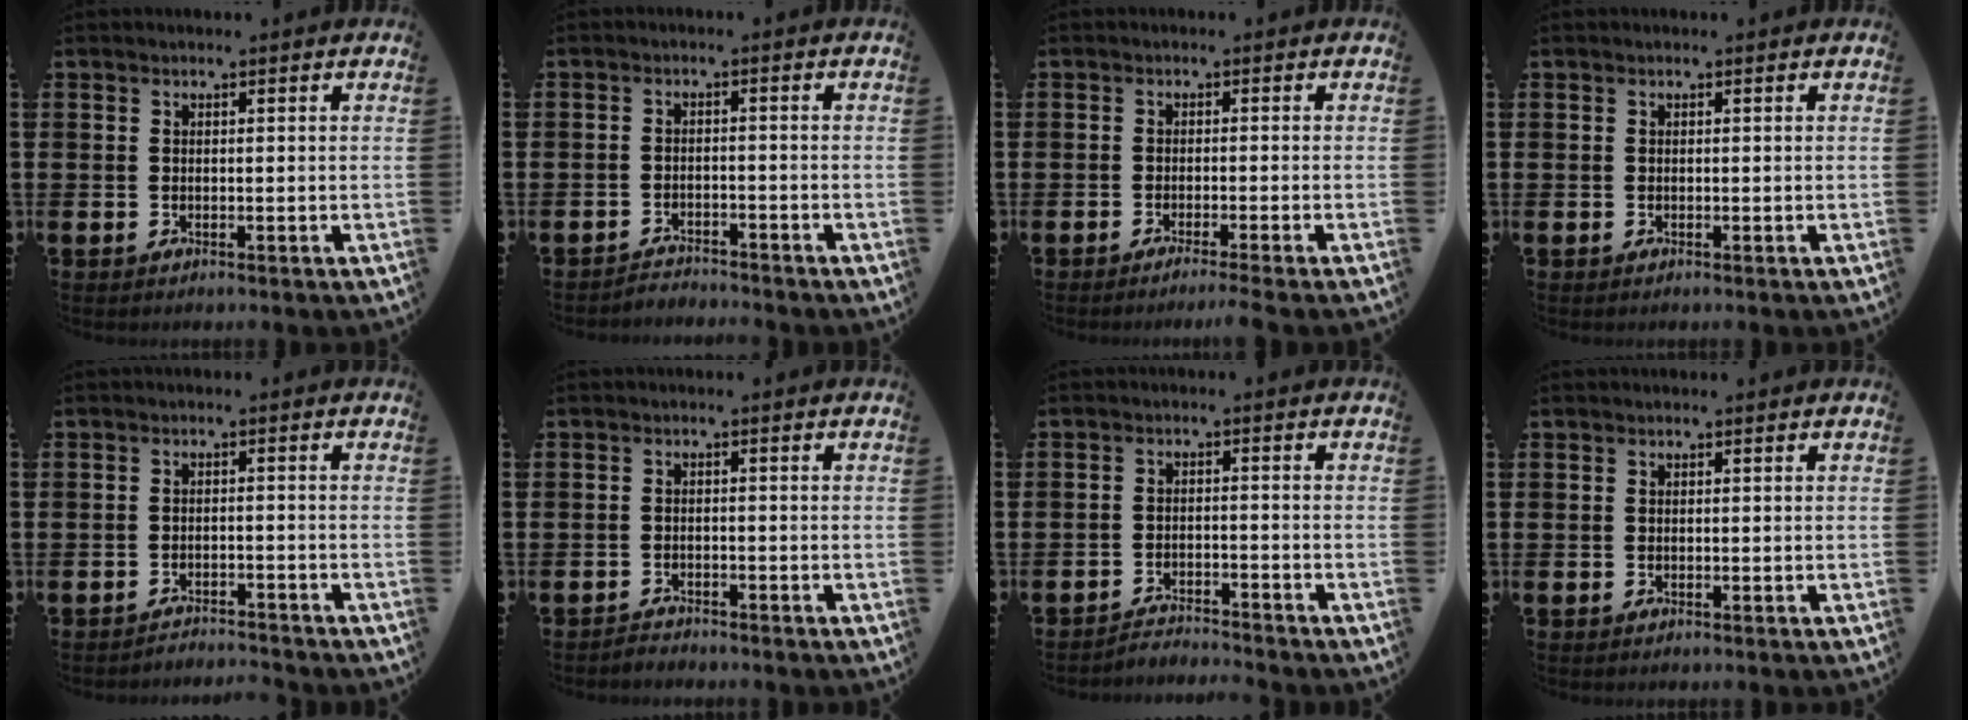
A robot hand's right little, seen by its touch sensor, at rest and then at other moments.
{"total": 2.0, "force": [-2.0, 0.0, -0.3], "torque": [-0.001, 0.004, -0.044]}
{"total": 1.2, "force": [-0.9, -0.3, 0.7], "torque": [-0.011, -0.002, -0.017]}
{"total": 0.0}
{"total": 2.0, "force": [-2.0, -0.1, -0.2], "torque": [-0.002, 0.003, -0.043]}
{"total": 1.3, "force": [-1.3, 0.1, -0.2], "torque": [-0.001, 0.004, -0.028]}
{"total": 2.6, "force": [-2.6, -0.1, -0.3], "torque": [-0.002, 0.004, -0.057]}
{"total": 0.0}